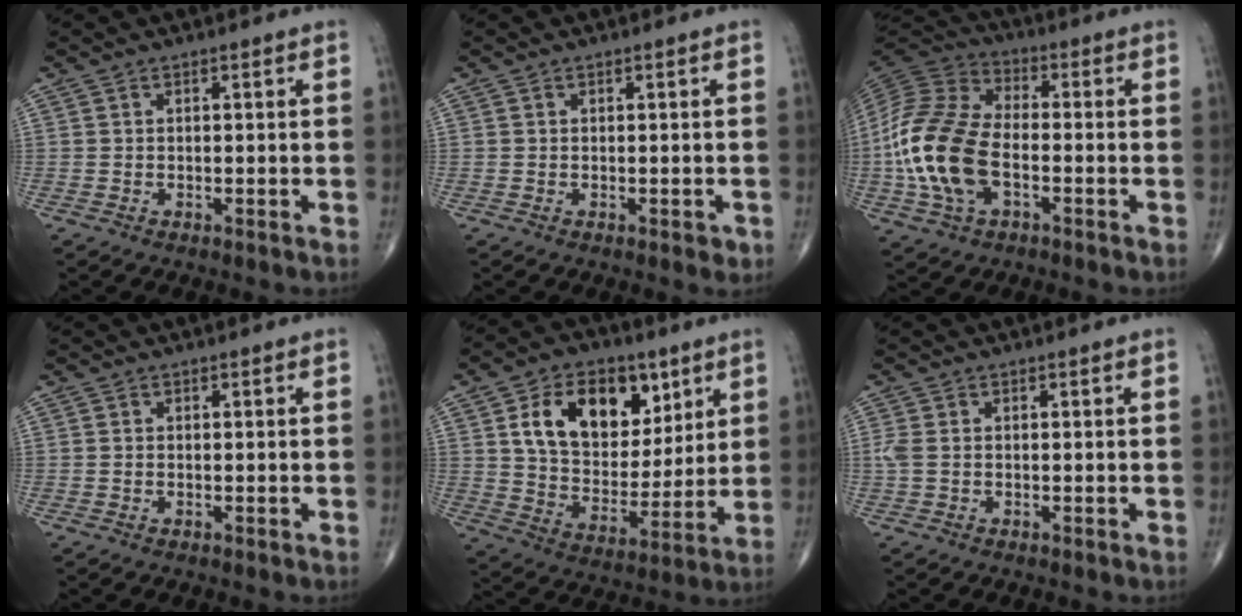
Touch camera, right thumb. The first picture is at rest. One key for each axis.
{"total": 1.1, "fx": -0.3, "fy": 0.8, "fz": 0.8, "tx": -0.006, "ty": -0.001, "tz": -0.002}
{"total": 17.9, "fx": -3.5, "fy": 10.2, "fz": 14.3, "tx": -0.307, "ty": 0.021, "tz": -0.069}
{"total": 0.0}
{"total": 19.2, "fx": 7.7, "fy": 12.6, "fz": 12.3, "tx": -0.162, "ty": -0.028, "tz": 0.138}
{"total": 1.8, "fx": 0.0, "fy": 1.1, "fz": 1.4, "tx": -0.049, "ty": 0.002, "tz": 0.000}